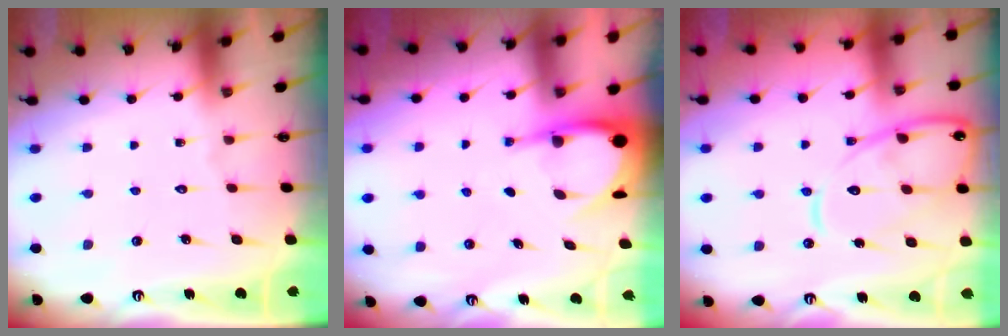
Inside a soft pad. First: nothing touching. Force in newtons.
{"total": 5.7, "press": 5.6, "slide": 0.6}
{"total": 15.1, "press": 15.0, "slide": 1.5}